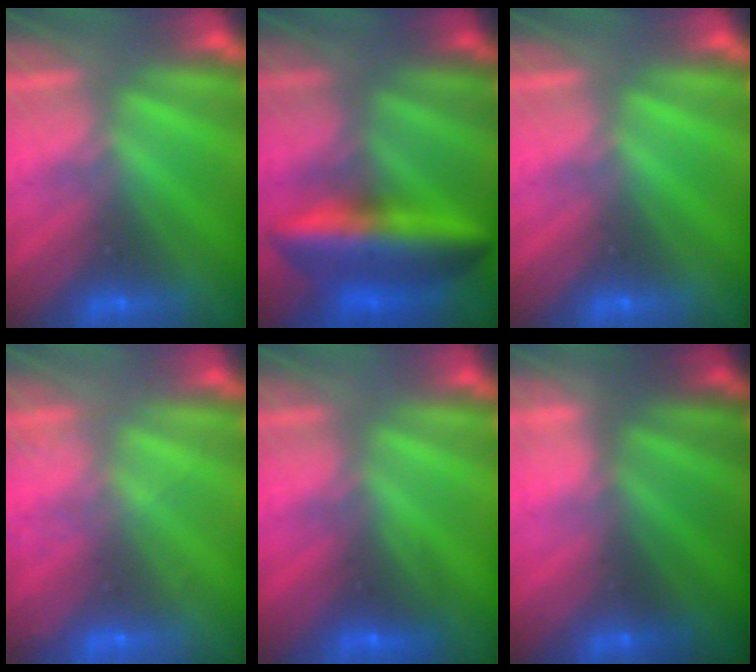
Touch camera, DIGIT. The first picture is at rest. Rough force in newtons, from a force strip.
{"total": 5.5}
{"total": 0.0}
{"total": 2.1}
{"total": 2.5}
{"total": 2.1}